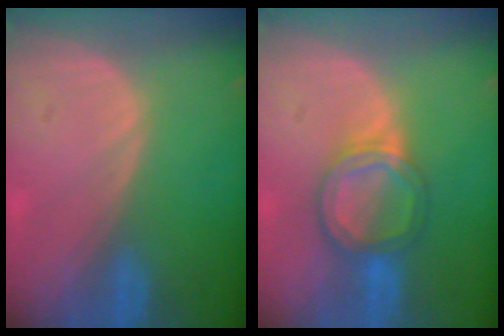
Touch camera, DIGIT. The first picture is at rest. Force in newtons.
{"total": 6.1, "press": 5.5, "slide": 2.7}